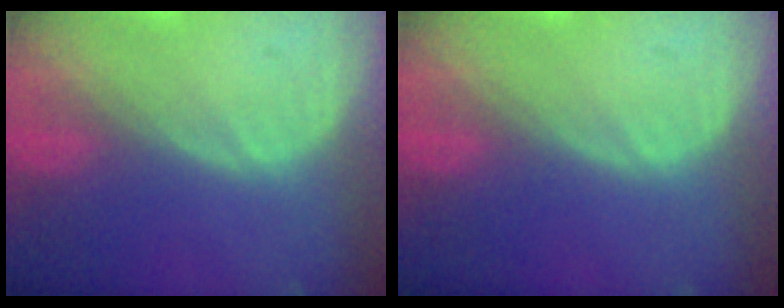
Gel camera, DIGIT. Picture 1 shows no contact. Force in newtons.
{"total": 0.0}